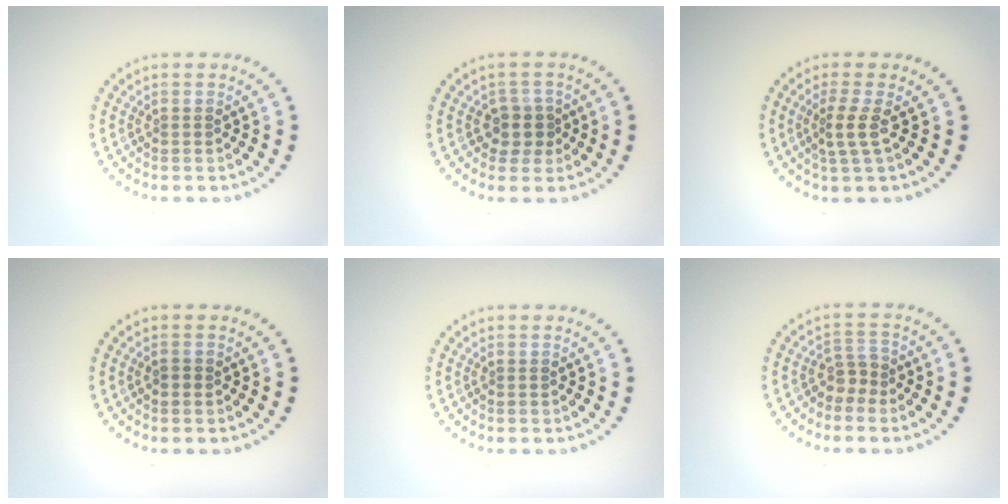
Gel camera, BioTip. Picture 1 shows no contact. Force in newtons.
{"total": 2.2, "press": 1.9, "slide": 1.1}
{"total": 2.1, "press": 1.5, "slide": 1.5}
{"total": 0.8, "press": 0.8, "slide": 0.2}
{"total": 0.0}
{"total": 1.9, "press": 1.4, "slide": 1.3}